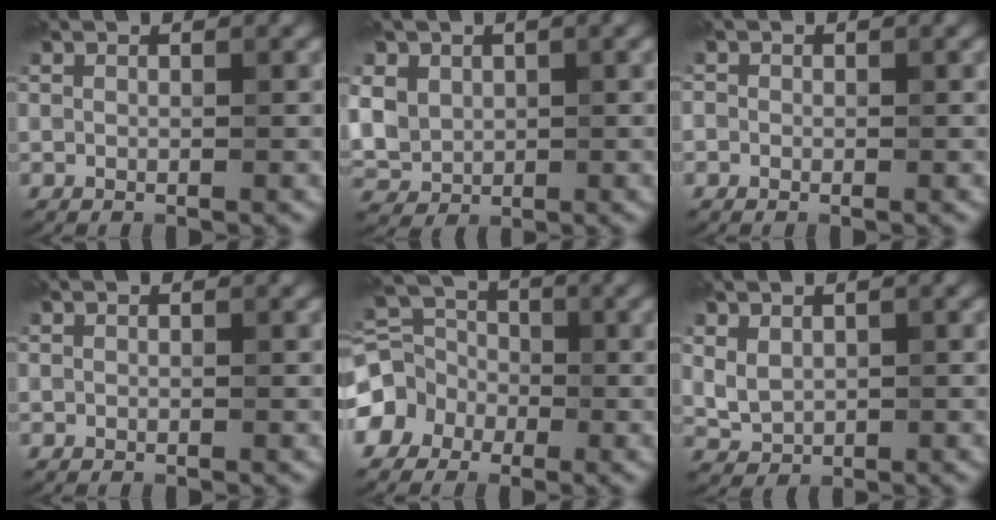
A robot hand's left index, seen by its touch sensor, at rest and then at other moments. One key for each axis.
{"total": 5.3, "fx": 0.8, "fy": 4.5, "fz": 2.7, "tx": -0.061, "ty": 0.013, "tz": 0.004}
{"total": 0.6, "fx": -0.2, "fy": 0.5, "fz": -0.1, "tx": 0.013, "ty": -0.002, "tz": -0.005}
{"total": 0.0}
{"total": 8.0, "fx": -3.1, "fy": 6.9, "fz": 2.8, "tx": -0.061, "ty": -0.001, "tz": -0.085}
{"total": 2.2, "fx": 0.6, "fy": 1.6, "fz": 1.5, "tx": -0.030, "ty": -0.003, "tz": 0.017}